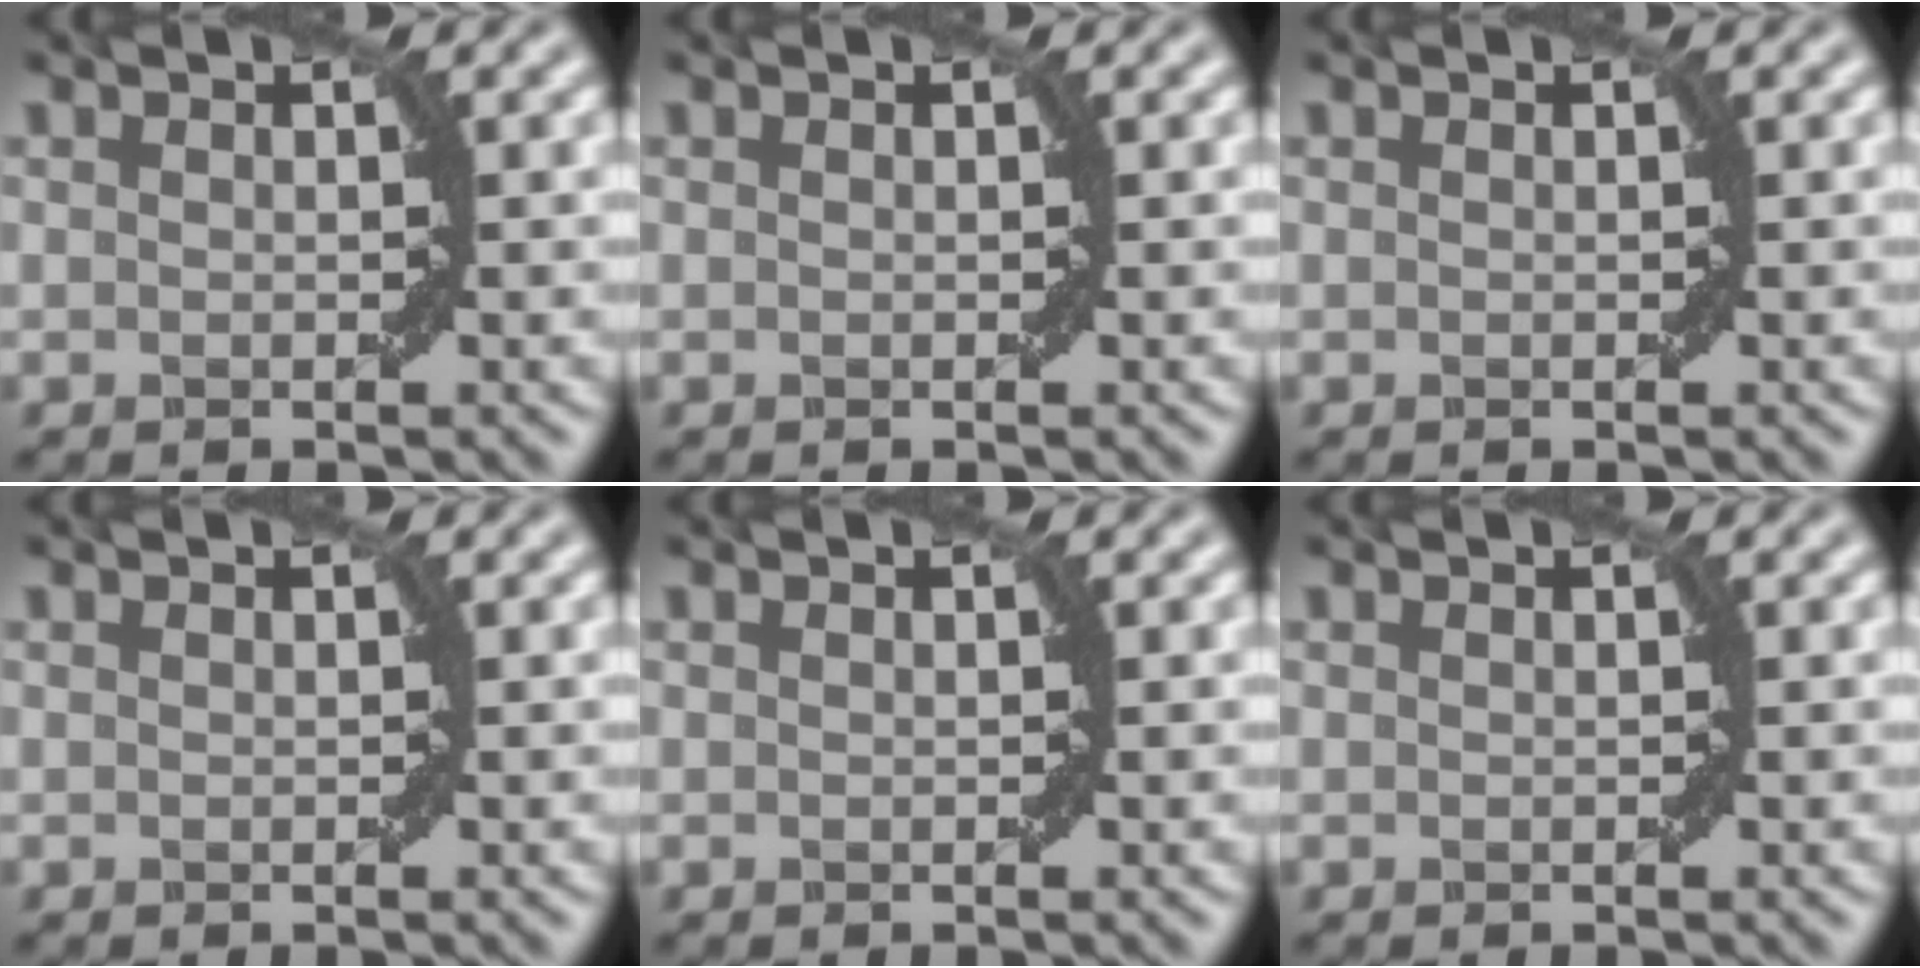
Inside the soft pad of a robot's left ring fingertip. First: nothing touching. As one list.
[{"total": 0.0}, {"total": 0.0}, {"total": 0.0}, {"total": 0.0}, {"total": 0.0}]